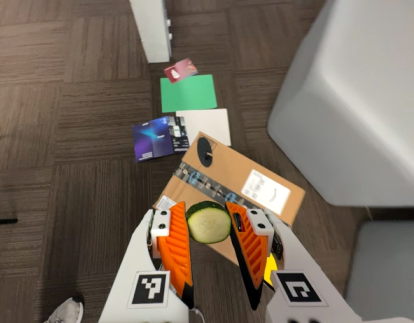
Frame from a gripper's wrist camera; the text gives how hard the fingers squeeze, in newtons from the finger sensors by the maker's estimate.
{"total": 10.0, "left": 10.0, "right": 10.1}